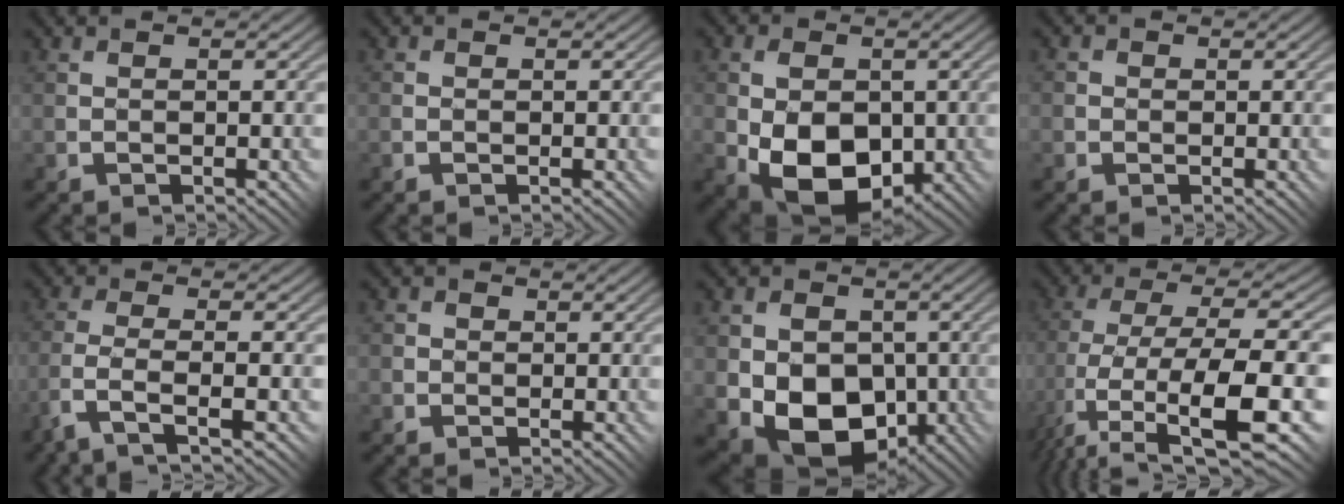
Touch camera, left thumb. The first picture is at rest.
{"total": 0.9, "force": [-0.1, 0.8, 0.0], "torque": [0.004, 0.003, -0.008]}
{"total": 11.7, "force": [-2.5, 7.4, 8.7], "torque": [-0.156, -0.017, -0.039]}
{"total": 2.6, "force": [0.1, 2.6, 0.3], "torque": [0.003, 0.013, -0.017]}
{"total": 5.5, "force": [-3.4, 0.8, 4.3], "torque": [-0.106, 0.003, -0.077]}
{"total": 3.8, "force": [0.5, 3.7, 0.7], "torque": [-0.013, 0.017, -0.009]}
{"total": 13.7, "force": [-3.2, 10.1, 8.7], "torque": [-0.140, -0.018, -0.074]}
{"total": 12.6, "force": [-4.2, 4.1, 11.1], "torque": [-0.231, -0.003, -0.067]}